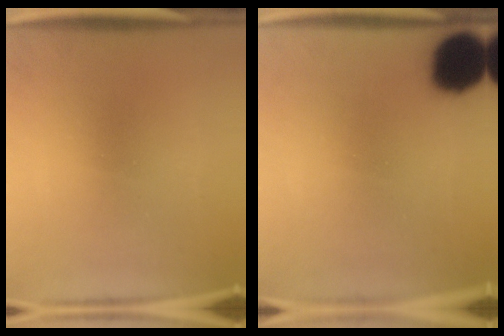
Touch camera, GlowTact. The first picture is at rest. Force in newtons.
{"total": 15.6}